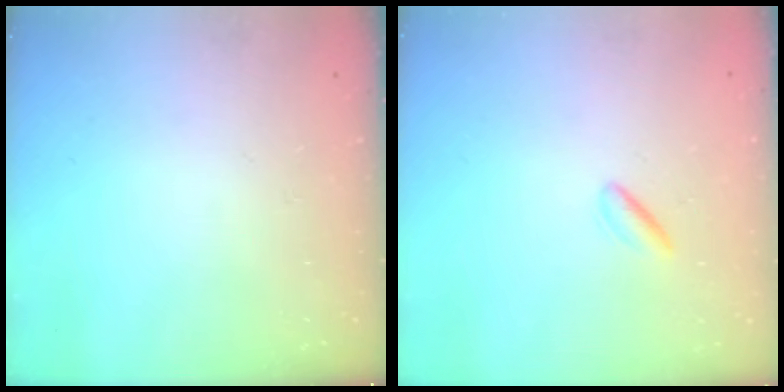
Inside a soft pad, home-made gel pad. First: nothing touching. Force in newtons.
{"total": 1.3, "press": 1.0, "slide": 0.8}